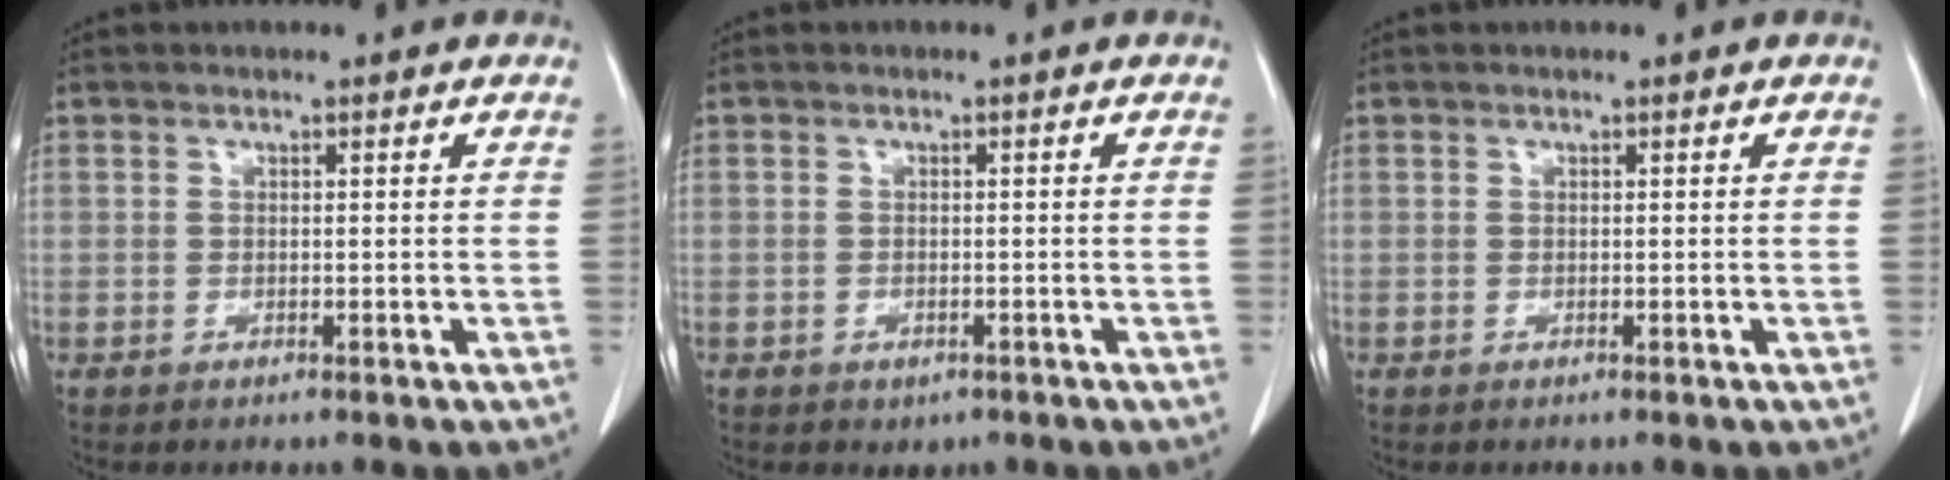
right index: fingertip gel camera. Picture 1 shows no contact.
{"total": 1.7, "force": [-1.0, 1.2, 0.8], "torque": [-0.011, 0.000, -0.003]}
{"total": 0.0}